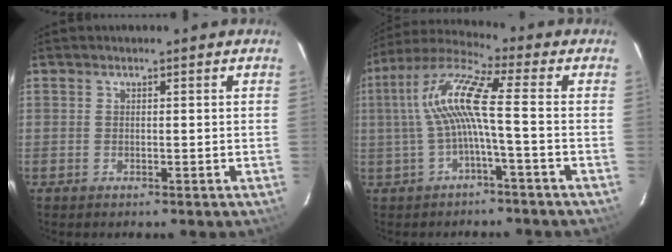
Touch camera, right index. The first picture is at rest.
{"total": 10.9, "force": [-1.0, 0.7, 10.9], "torque": [-0.222, 0.018, -0.016]}